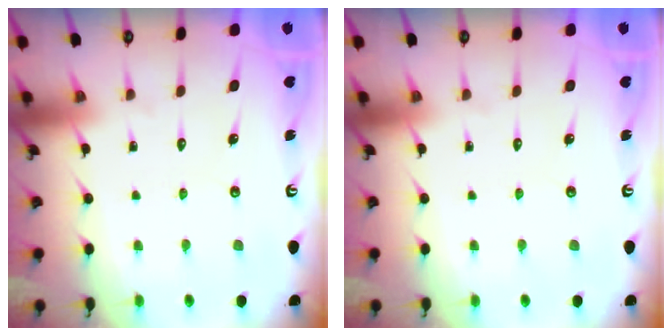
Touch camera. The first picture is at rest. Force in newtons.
{"total": 0.0}